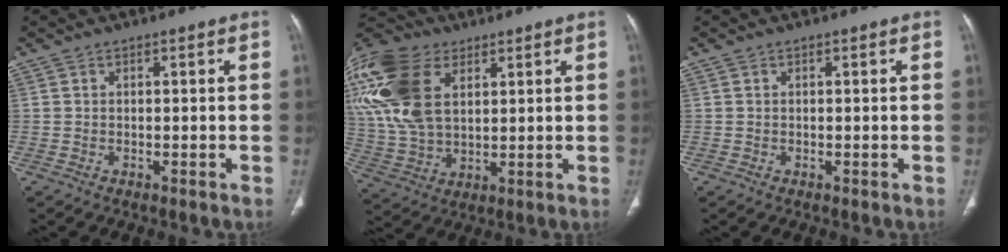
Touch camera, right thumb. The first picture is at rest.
{"total": 21.5, "force": [7.7, 13.4, 15.0], "torque": [-0.342, 0.002, 0.146]}
{"total": 0.0}